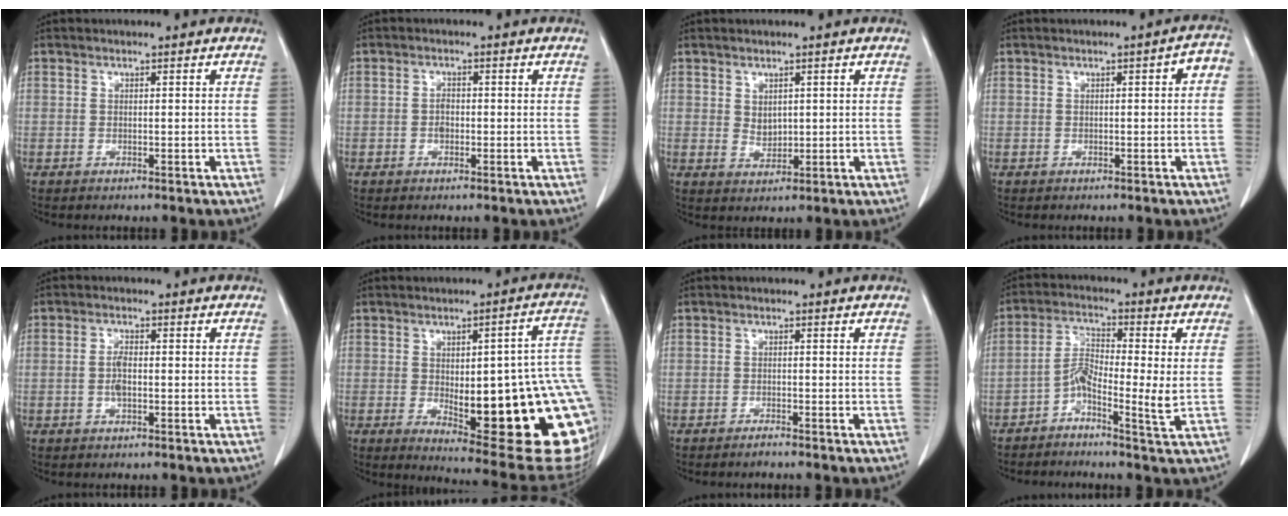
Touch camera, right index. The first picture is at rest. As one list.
[{"total": 1.5, "force": [-0.4, 0.9, 1.1], "torque": [-0.019, 0.004, -0.008]}, {"total": 2.2, "force": [0.8, 1.6, 1.3], "torque": [-0.023, -0.003, 0.024]}, {"total": 2.4, "force": [0.0, 0.6, 2.3], "torque": [-0.024, 0.009, -0.002]}, {"total": 2.5, "force": [-0.4, 0.8, 2.3], "torque": [-0.053, 0.001, -0.009]}, {"total": 25.9, "force": [-3.9, 5.5, 25.0], "torque": [-0.233, 0.002, -0.032]}, {"total": 1.0, "force": [-0.9, 0.0, 0.3], "torque": [-0.006, 0.000, -0.014]}, {"total": 5.5, "force": [-1.9, 0.7, 5.2], "torque": [-0.108, 0.012, -0.041]}]